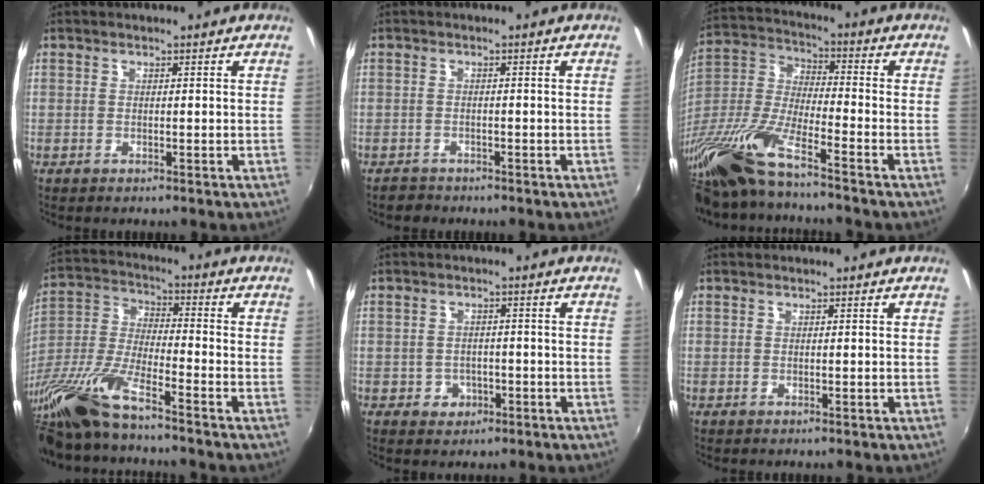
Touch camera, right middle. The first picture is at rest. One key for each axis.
{"total": 1.9, "fx": -1.6, "fy": 1.0, "fz": 0.0, "tx": -0.007, "ty": 0.000, "tz": -0.028}
{"total": 17.2, "fx": -12.7, "fy": 2.0, "fz": 11.3, "tx": -0.244, "ty": -0.033, "tz": -0.258}
{"total": 15.3, "fx": -11.7, "fy": 1.5, "fz": 9.7, "tx": -0.212, "ty": -0.028, "tz": -0.239}
{"total": 3.8, "fx": -1.4, "fy": 3.4, "fz": 0.9, "tx": -0.025, "ty": 0.002, "tz": -0.018}
{"total": 0.0}